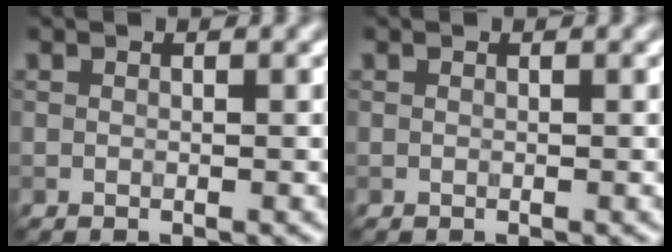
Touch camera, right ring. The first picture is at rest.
{"total": 0.0}